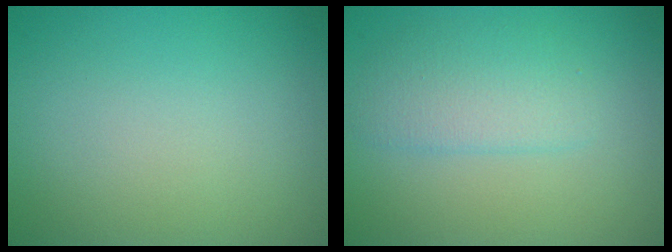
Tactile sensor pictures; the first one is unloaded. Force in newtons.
{"total": 2.9, "press": 2.9, "slide": 0.0}